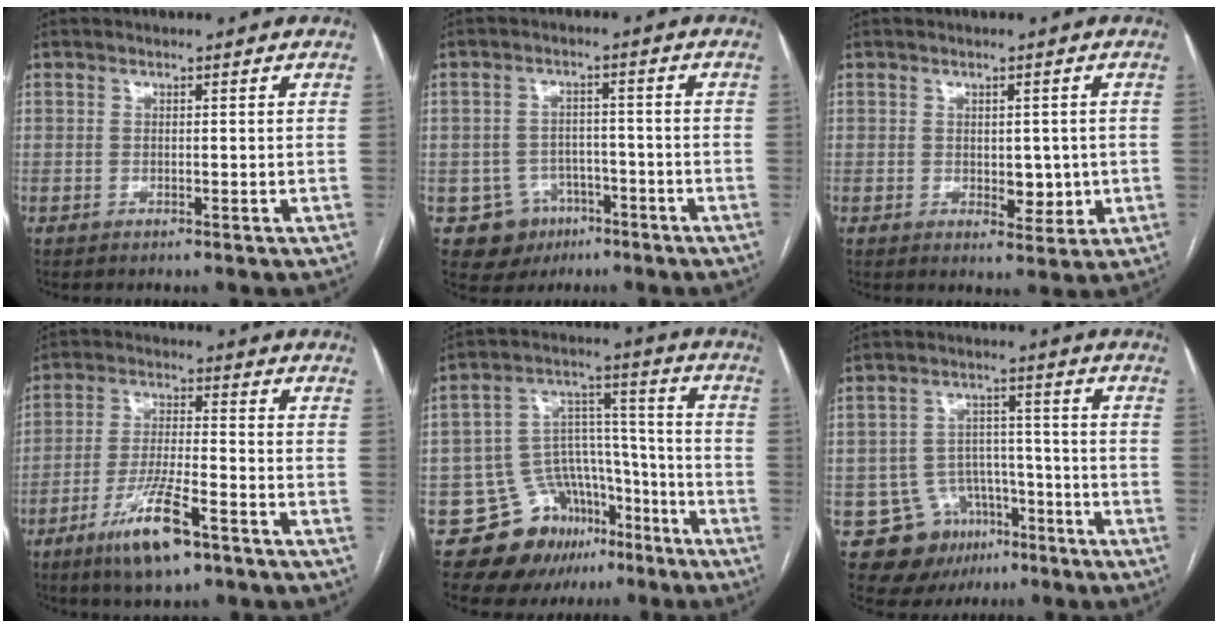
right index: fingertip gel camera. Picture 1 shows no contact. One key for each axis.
{"total": 6.7, "fx": -3.1, "fy": 5.9, "fz": 0.9, "tx": -0.011, "ty": 0.012, "tz": -0.037}
{"total": 4.2, "fx": -0.4, "fy": 2.5, "fz": 3.4, "tx": -0.037, "ty": -0.002, "tz": 0.003}
{"total": 10.3, "fx": -6.2, "fy": 1.7, "fz": 8.1, "tx": -0.156, "ty": -0.016, "tz": -0.108}
{"total": 14.1, "fx": -9.4, "fy": 9.4, "fz": 4.4, "tx": -0.056, "ty": 0.081, "tz": -0.141}
{"total": 10.6, "fx": -5.9, "fy": 8.4, "fz": 2.6, "tx": -0.037, "ty": 0.037, "tz": -0.080}